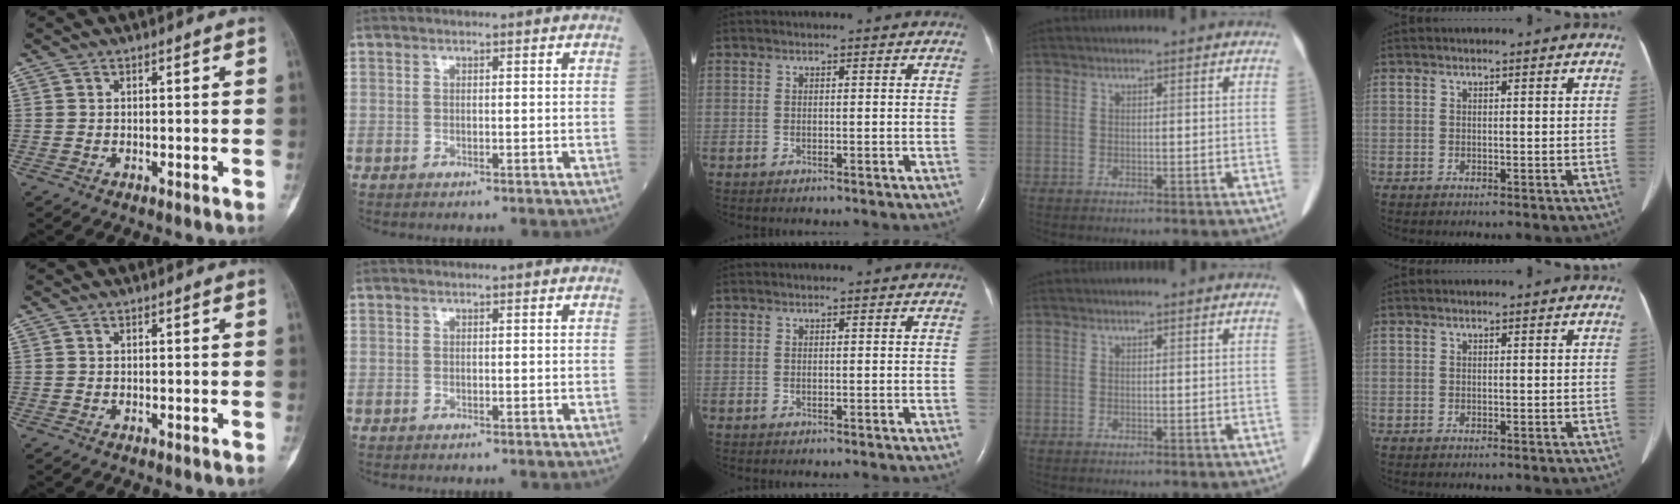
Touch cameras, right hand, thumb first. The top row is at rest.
{}